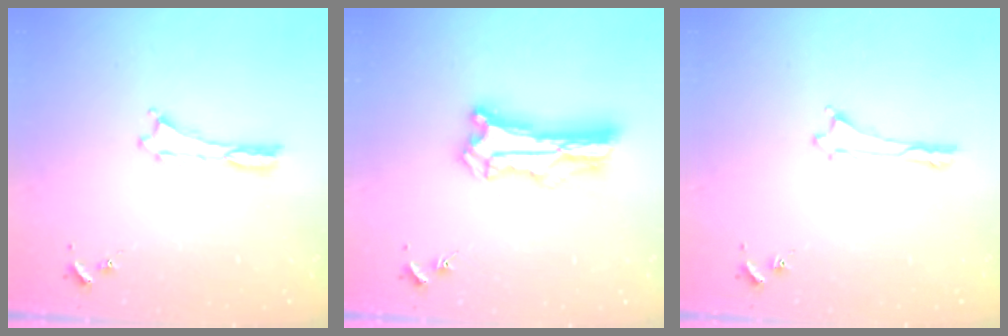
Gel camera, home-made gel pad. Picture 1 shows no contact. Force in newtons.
{"total": 10.7, "press": 10.6, "slide": 1.0}
{"total": 0.6, "press": 0.5, "slide": 0.2}